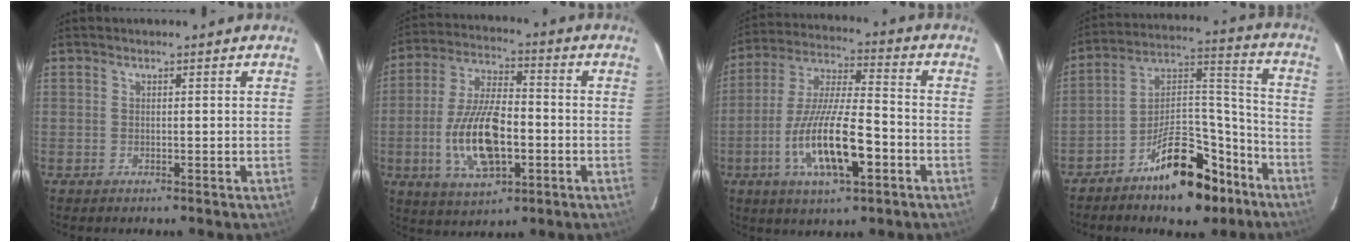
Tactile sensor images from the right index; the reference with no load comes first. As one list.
[{"total": 15.2, "force": [-3.8, 6.9, 13.1], "torque": [-0.269, -0.002, -0.062]}, {"total": 15.9, "force": [-5.9, 4.2, 14.2], "torque": [-0.289, -0.014, -0.107]}, {"total": 16.4, "force": [-11.0, 7.1, 9.8], "torque": [-0.164, 0.050, -0.163]}]